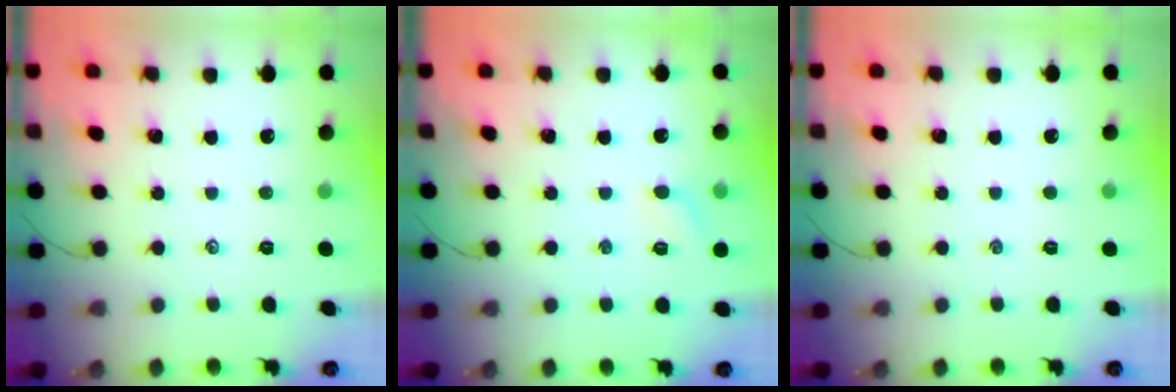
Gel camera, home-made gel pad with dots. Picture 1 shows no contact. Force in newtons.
{"total": 5.3, "press": 5.1, "slide": 1.6}
{"total": 0.0}